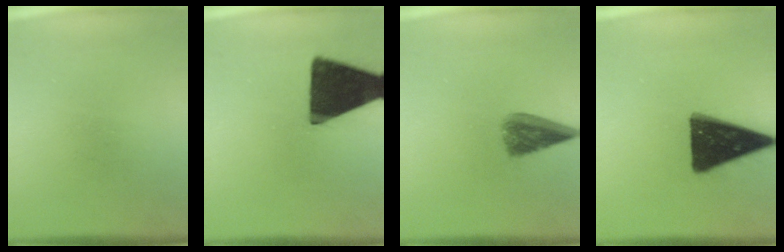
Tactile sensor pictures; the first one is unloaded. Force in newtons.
{"total": 18.3}
{"total": 5.4}
{"total": 17.2}